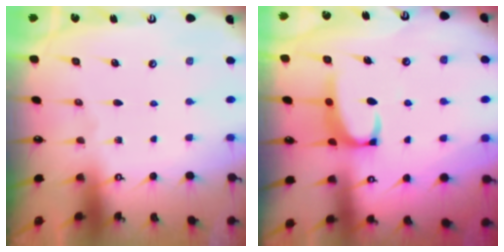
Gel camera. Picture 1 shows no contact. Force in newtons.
{"total": 2.5, "press": 2.4, "slide": 0.8}